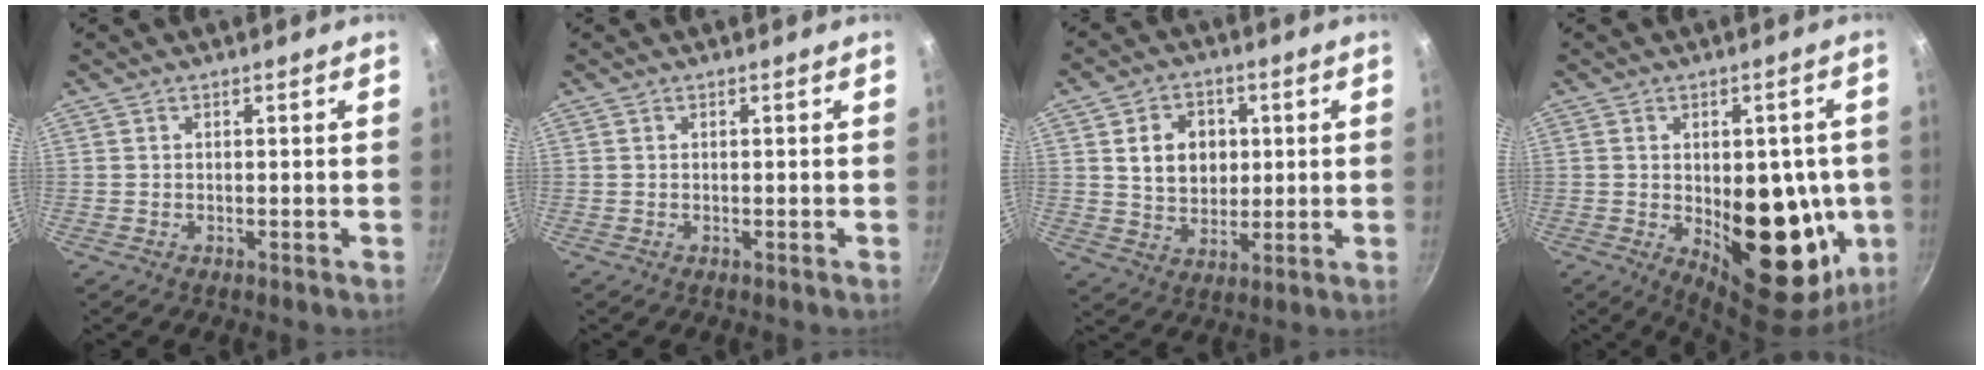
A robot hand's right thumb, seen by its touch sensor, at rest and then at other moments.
{"total": 0.0}
{"total": 9.9, "force": [1.9, 7.9, 5.7], "torque": [-0.065, -0.005, 0.034]}
{"total": 20.8, "force": [-2.4, 11.1, 17.4], "torque": [-0.173, -0.020, -0.013]}